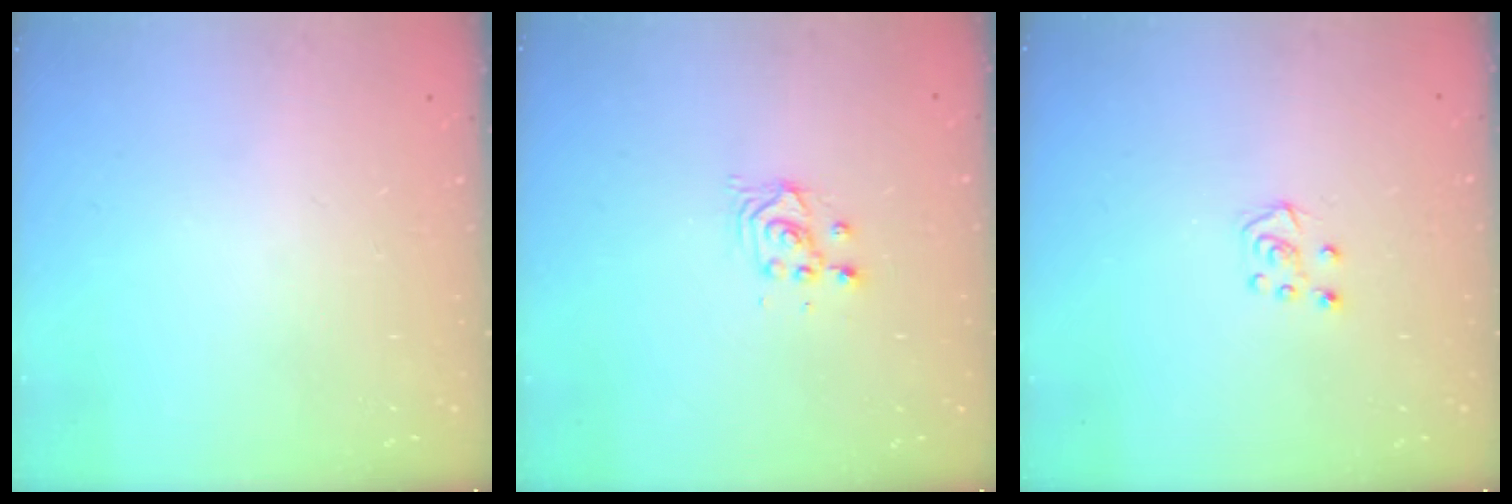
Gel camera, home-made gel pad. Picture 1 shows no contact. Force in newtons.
{"total": 2.8, "press": 2.8, "slide": 0.1}
{"total": 5.3, "press": 5.3, "slide": 0.6}